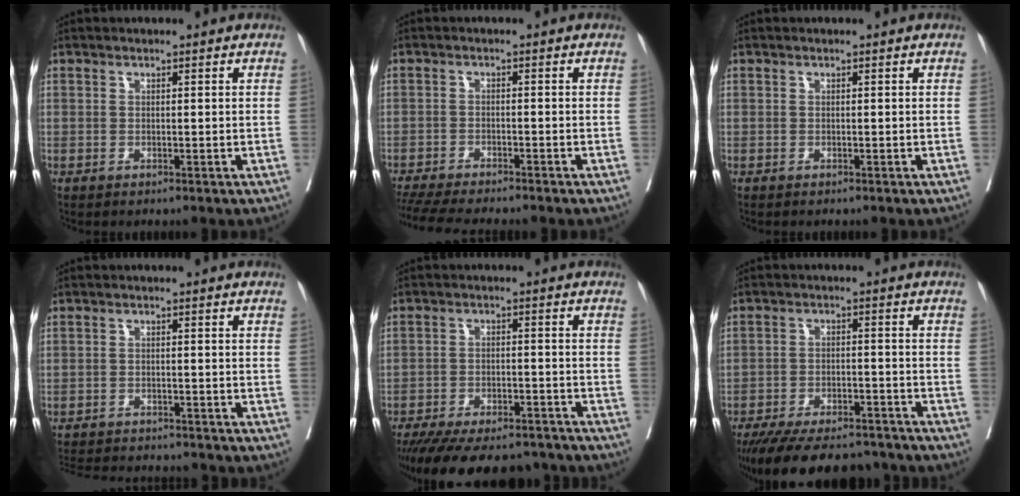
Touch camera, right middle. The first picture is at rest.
{"total": 11.1, "force": [-9.8, 1.1, 5.1], "torque": [-0.072, -0.015, -0.148]}
{"total": 0.0}
{"total": 11.7, "force": [-11.1, 1.8, 3.5], "torque": [-0.062, -0.002, -0.153]}
{"total": 18.6, "force": [-16.2, 5.3, 7.5], "torque": [-0.156, -0.018, -0.228]}
{"total": 17.6, "force": [-15.4, 4.8, 7.0], "torque": [-0.145, -0.014, -0.223]}